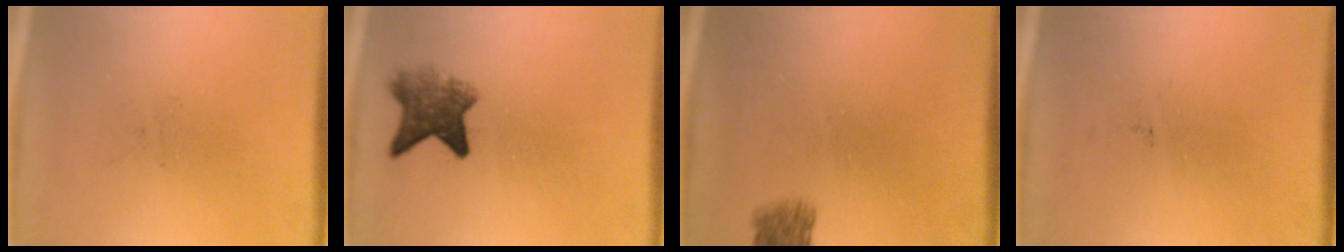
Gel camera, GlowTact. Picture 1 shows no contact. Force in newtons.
{"total": 5.7}
{"total": 2.9}
{"total": 0.0}